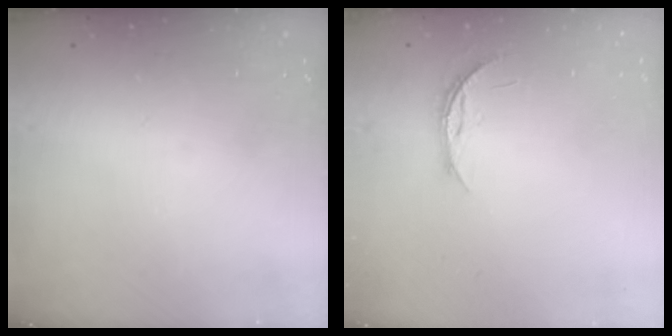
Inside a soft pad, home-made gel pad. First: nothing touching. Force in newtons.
{"total": 3.8, "press": 3.8, "slide": 0.3}